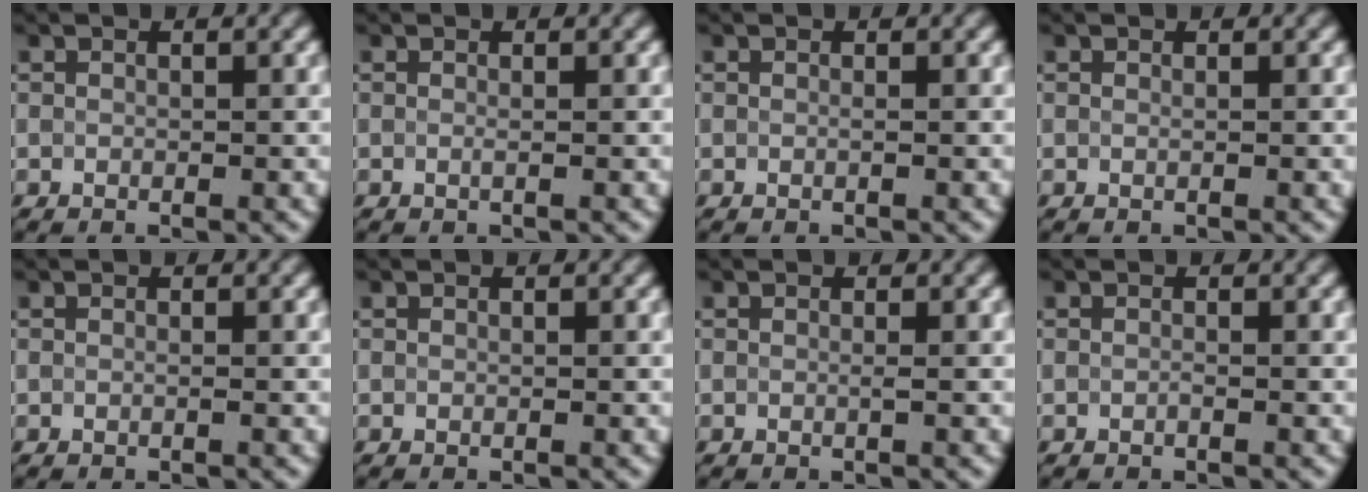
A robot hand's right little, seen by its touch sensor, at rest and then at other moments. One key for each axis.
{"total": 0.0}
{"total": 0.0}
{"total": 0.6, "fx": 0.3, "fy": 0.3, "fz": 0.4, "tx": -0.002, "ty": 0.000, "tz": -0.008}
{"total": 0.0}
{"total": 0.0}
{"total": 0.0}
{"total": 0.6, "fx": -0.5, "fy": -0.2, "fz": -0.2, "tx": 0.001, "ty": -0.005, "tz": -0.012}